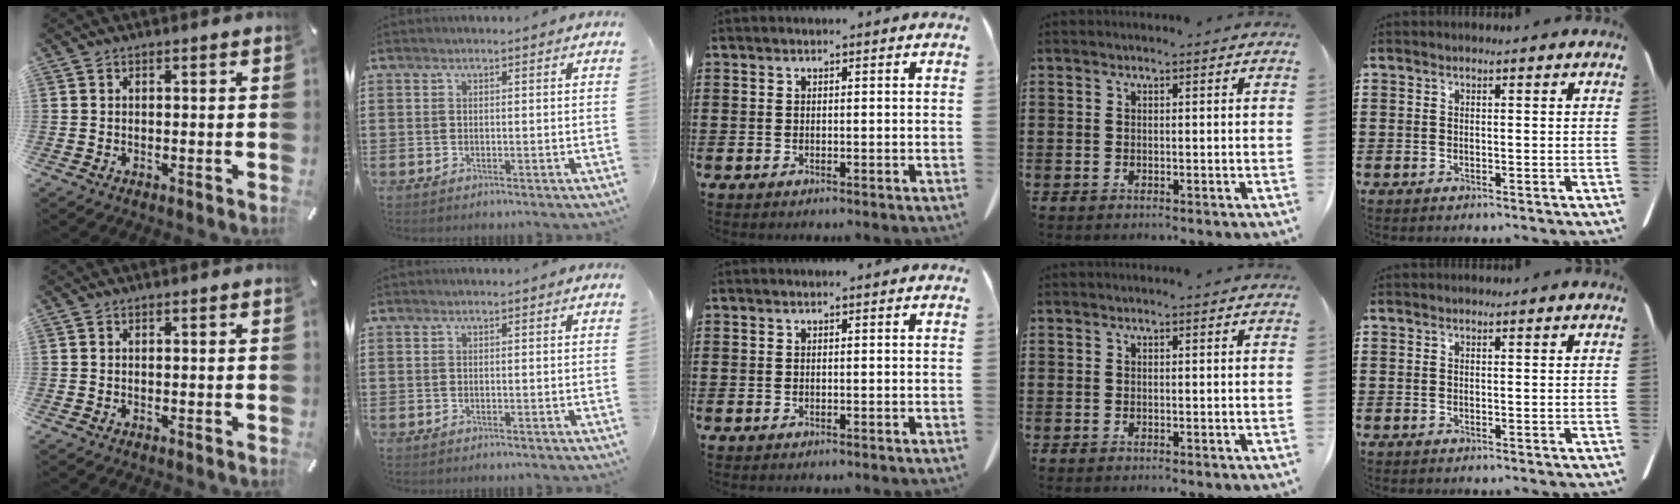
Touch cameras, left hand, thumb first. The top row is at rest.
{}